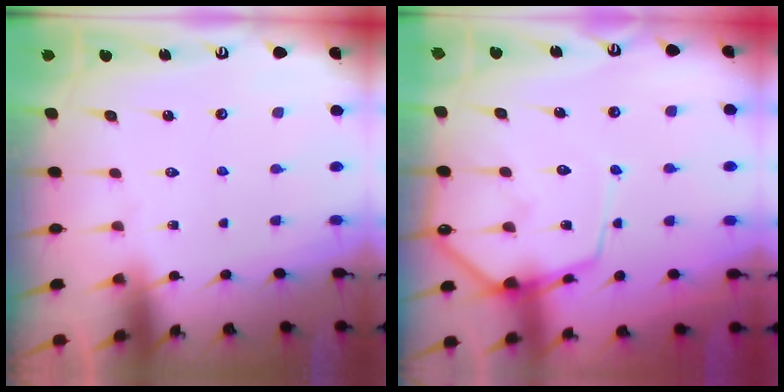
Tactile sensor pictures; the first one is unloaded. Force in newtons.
{"total": 11.6, "press": 11.5, "slide": 1.4}